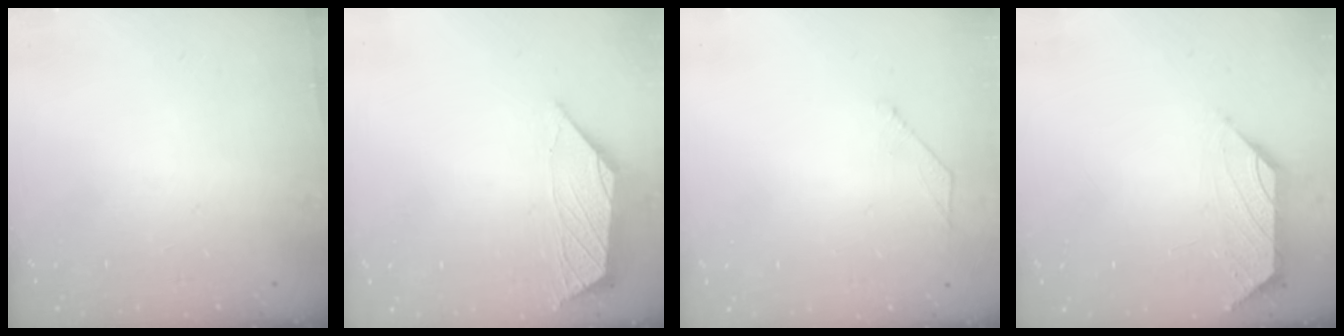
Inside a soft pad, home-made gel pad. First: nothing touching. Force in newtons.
{"total": 1.1, "press": 1.1, "slide": 0.2}
{"total": 2.6, "press": 2.5, "slide": 0.6}
{"total": 0.0}